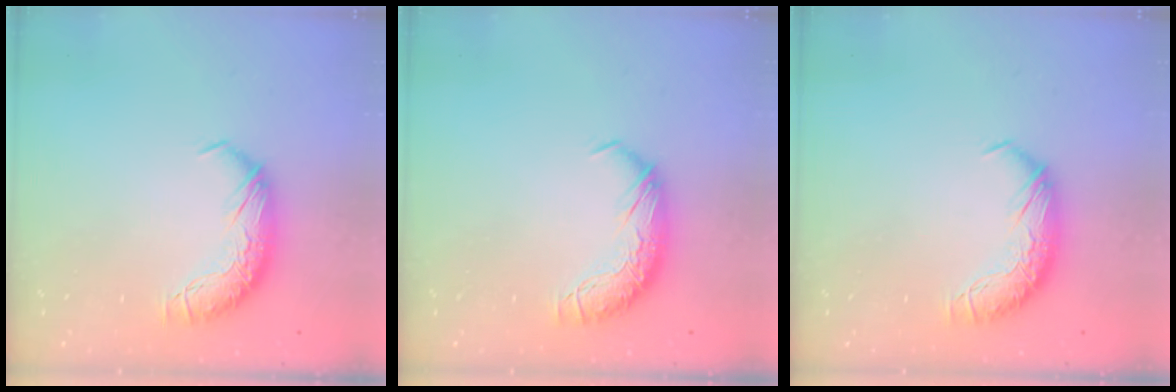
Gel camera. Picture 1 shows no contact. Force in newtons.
{"total": 0.0}
{"total": 0.0}